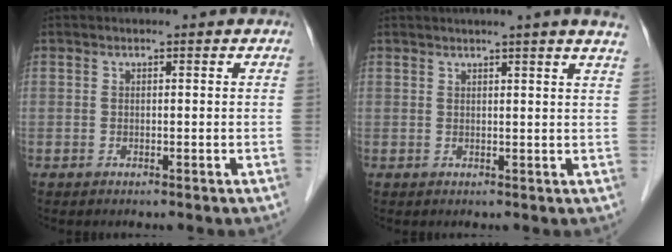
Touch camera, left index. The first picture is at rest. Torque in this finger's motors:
{"motor_torque": [-0.09, -1.44, 0.38, 0.07]}